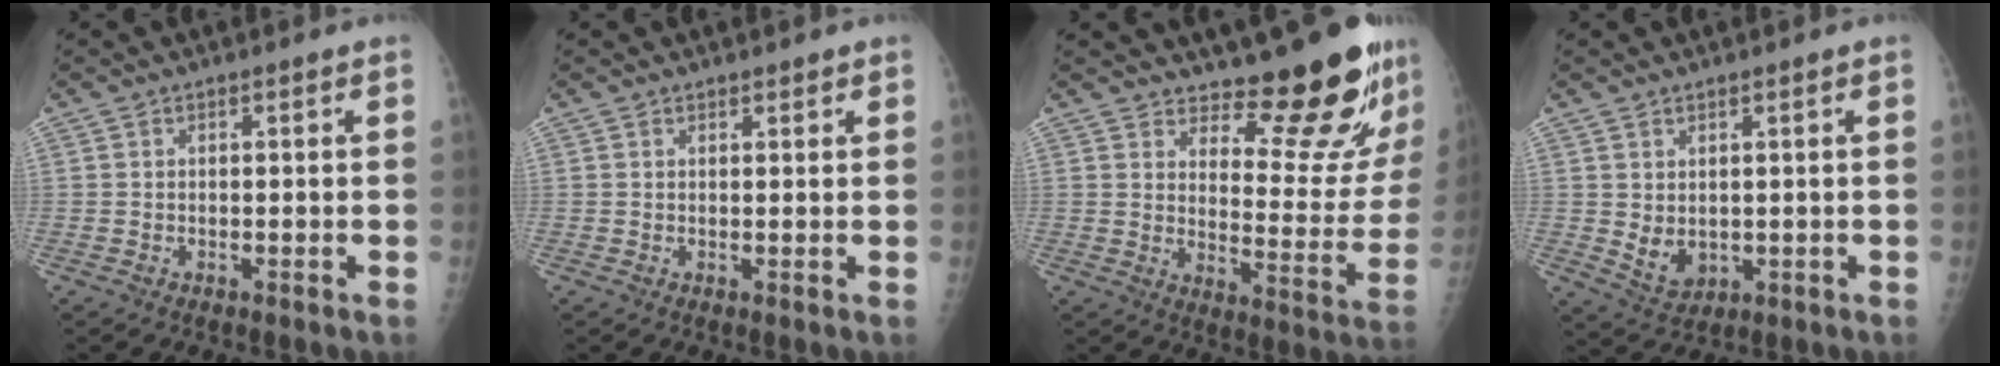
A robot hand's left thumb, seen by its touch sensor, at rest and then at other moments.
{"total": 1.0, "force": [0.9, 0.5, 0.2], "torque": [0.004, -0.005, 0.010]}
{"total": 16.0, "force": [13.8, 3.6, 7.2], "torque": [-0.054, -0.146, 0.181]}
{"total": 4.4, "force": [0.6, 3.3, 2.8], "torque": [-0.037, -0.016, 0.028]}